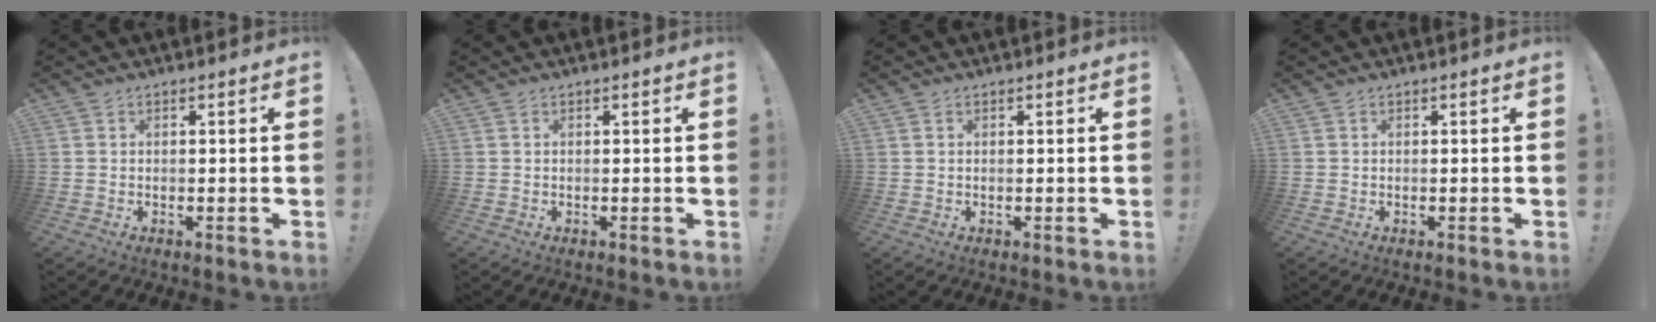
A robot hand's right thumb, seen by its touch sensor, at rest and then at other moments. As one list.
[{"total": 0.0}, {"total": 0.0}, {"total": 0.0}]